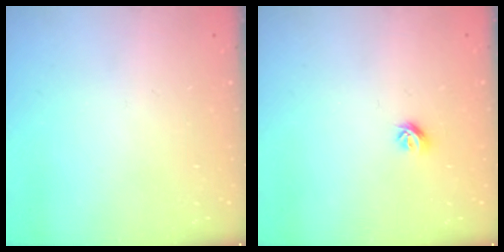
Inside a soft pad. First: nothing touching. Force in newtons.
{"total": 5.4, "press": 5.3, "slide": 0.9}